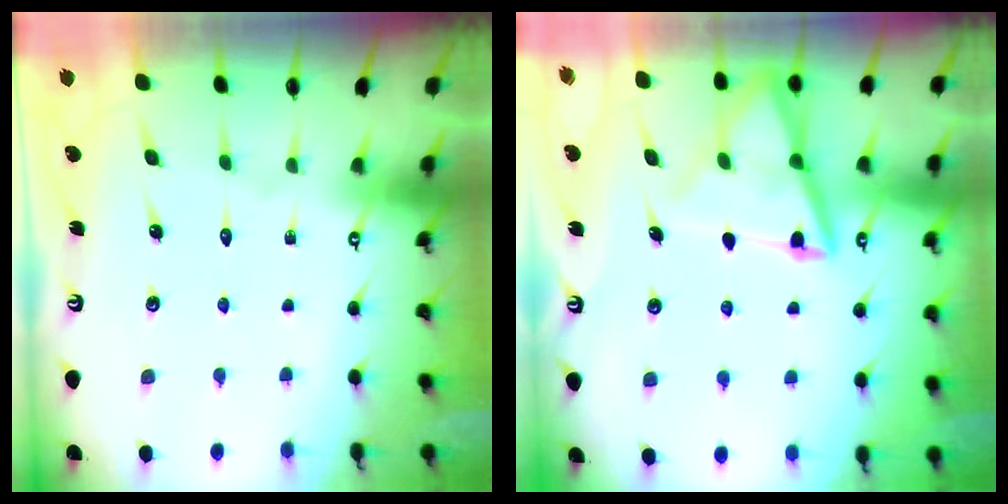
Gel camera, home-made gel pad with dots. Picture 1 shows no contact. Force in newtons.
{"total": 12.6, "press": 12.6, "slide": 1.0}